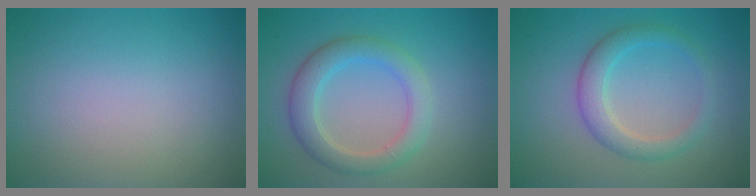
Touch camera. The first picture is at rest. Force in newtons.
{"total": 3.8, "press": 3.8, "slide": 0.2}
{"total": 2.2, "press": 2.2, "slide": 0.2}